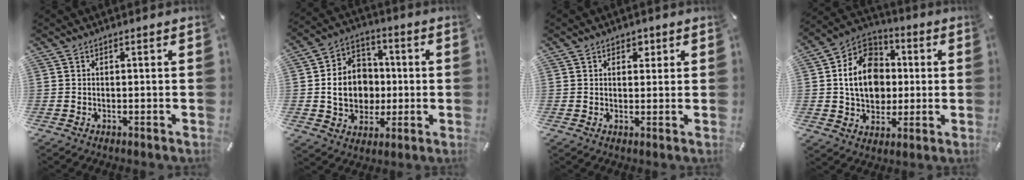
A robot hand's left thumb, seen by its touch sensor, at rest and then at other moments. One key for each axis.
{"total": 12.2, "fx": -0.7, "fy": 10.4, "fz": 6.2, "tx": -0.128, "ty": 0.018, "tz": -0.008}
{"total": 2.6, "fx": 1.3, "fy": 1.8, "fz": 1.4, "tx": -0.006, "ty": -0.004, "tz": 0.015}
{"total": 13.7, "fx": -0.1, "fy": 11.6, "fz": 7.3, "tx": -0.146, "ty": 0.013, "tz": -0.003}